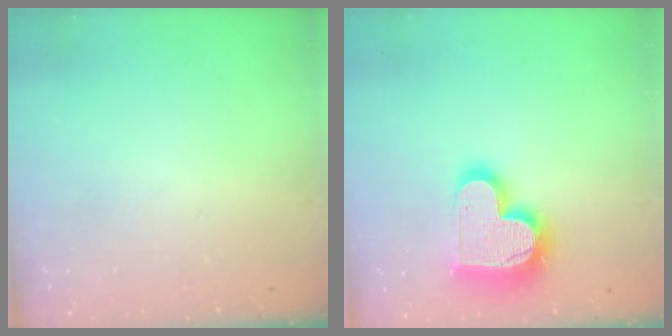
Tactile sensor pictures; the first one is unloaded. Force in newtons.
{"total": 18.8, "press": 18.7, "slide": 1.6}